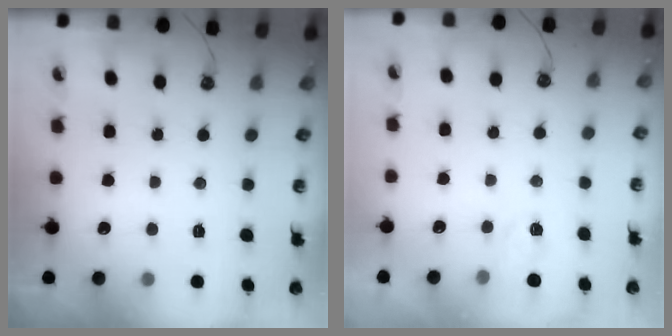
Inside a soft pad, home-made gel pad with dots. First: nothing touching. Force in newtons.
{"total": 2.9, "press": 2.9, "slide": 0.5}